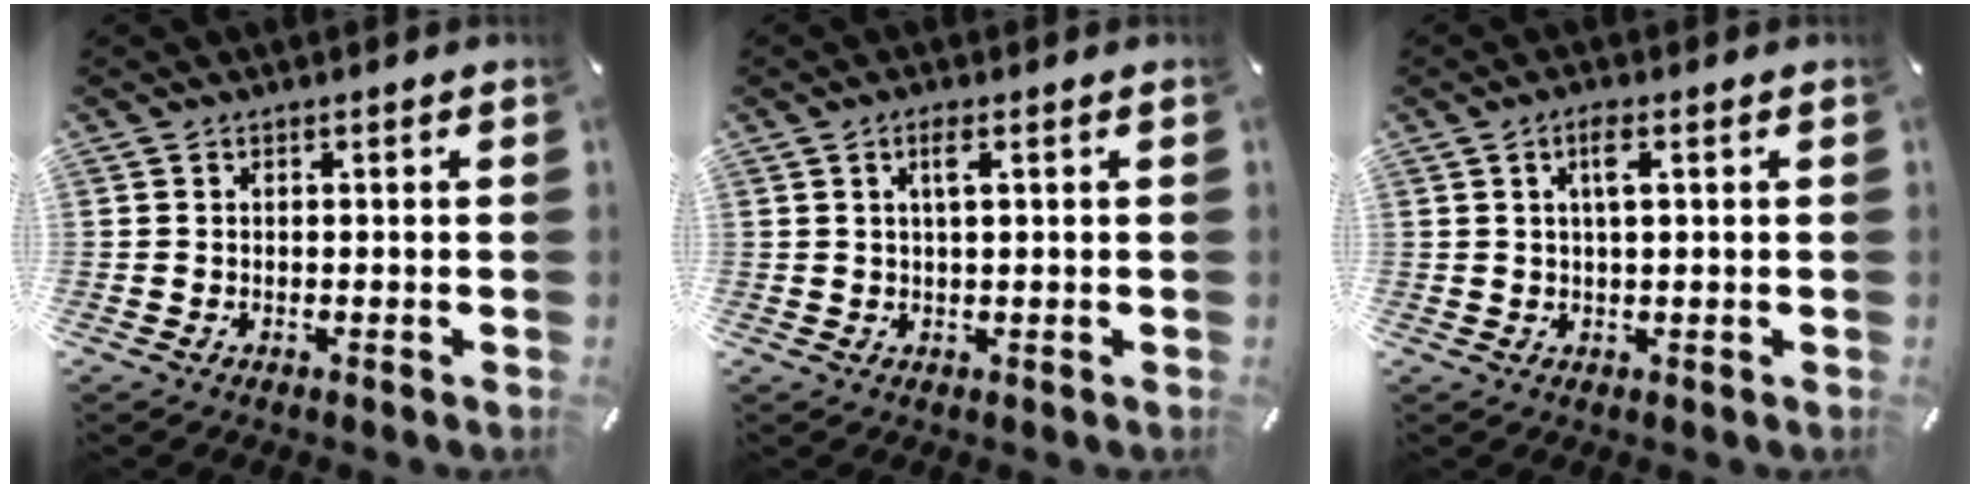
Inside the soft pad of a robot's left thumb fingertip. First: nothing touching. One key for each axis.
{"total": 3.1, "fx": 1.2, "fy": 0.7, "fz": 2.8, "tx": -0.059, "ty": 0.005, "tz": 0.017}
{"total": 3.9, "fx": 1.3, "fy": 1.0, "fz": 3.5, "tx": -0.074, "ty": 0.007, "tz": 0.019}